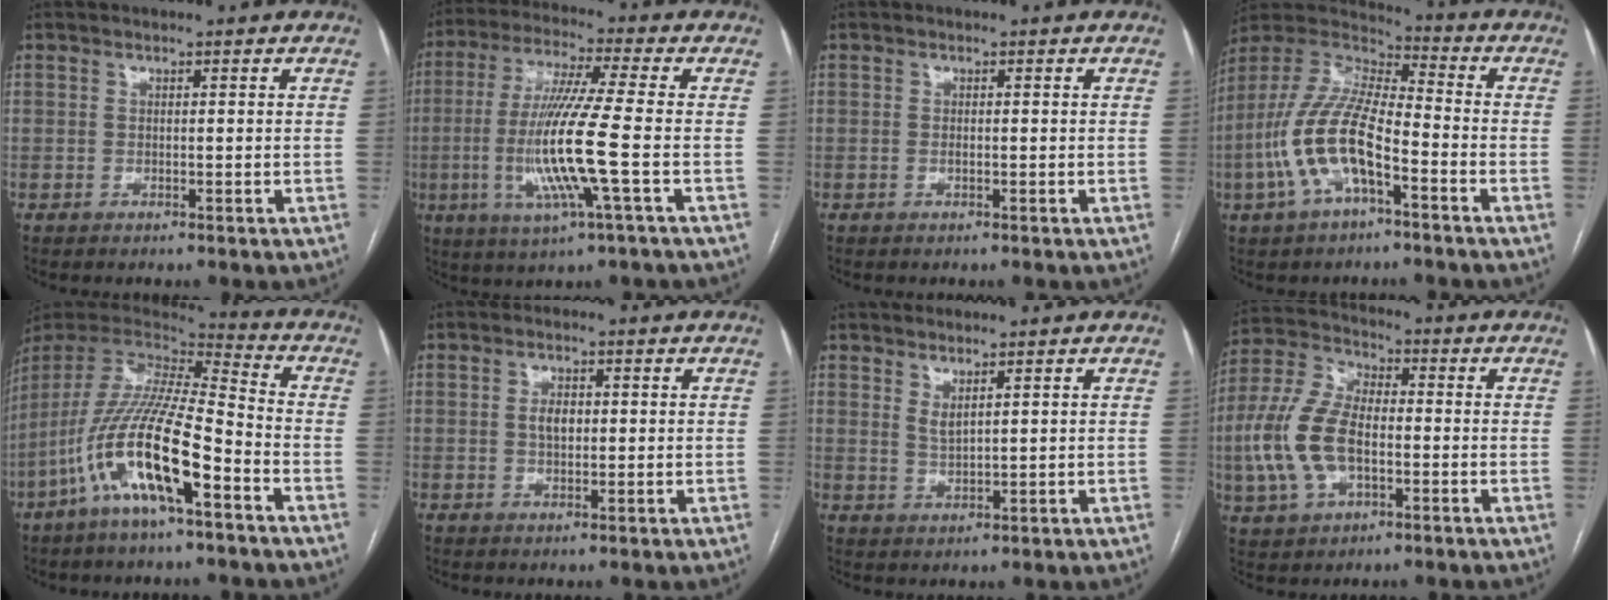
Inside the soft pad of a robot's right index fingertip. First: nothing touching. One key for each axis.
{"total": 13.5, "fx": -2.8, "fy": -0.6, "fz": 13.2, "tx": -0.272, "ty": -0.015, "tz": -0.061}
{"total": 0.5, "fx": -0.1, "fy": 0.2, "fz": 0.4, "tx": -0.011, "ty": 0.000, "tz": -0.002}
{"total": 14.3, "fx": -5.0, "fy": 4.7, "fz": 12.5, "tx": -0.272, "ty": 0.011, "tz": -0.095}
{"total": 17.8, "fx": -8.1, "fy": 2.5, "fz": 15.6, "tx": -0.333, "ty": -0.018, "tz": -0.153}
{"total": 2.7, "fx": 0.2, "fy": 1.5, "fz": 2.2, "tx": -0.041, "ty": 0.005, "tz": 0.005}
{"total": 2.0, "fx": 1.4, "fy": 0.3, "fz": 1.3, "tx": -0.031, "ty": -0.009, "tz": 0.033}
{"total": 12.7, "fx": -2.5, "fy": 6.8, "fz": 10.4, "tx": -0.249, "ty": 0.015, "tz": -0.047}